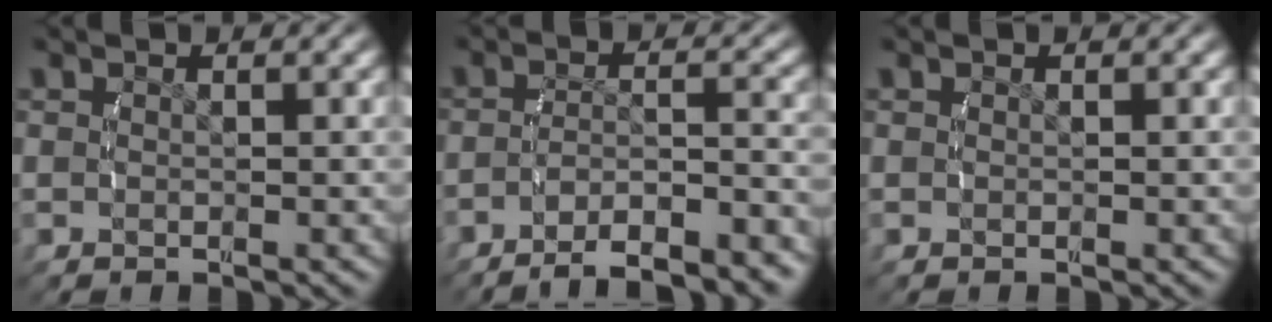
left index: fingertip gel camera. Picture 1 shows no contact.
{"total": 6.9, "force": [-6.2, 1.1, 2.9], "torque": [-0.047, -0.022, -0.089]}
{"total": 0.0}